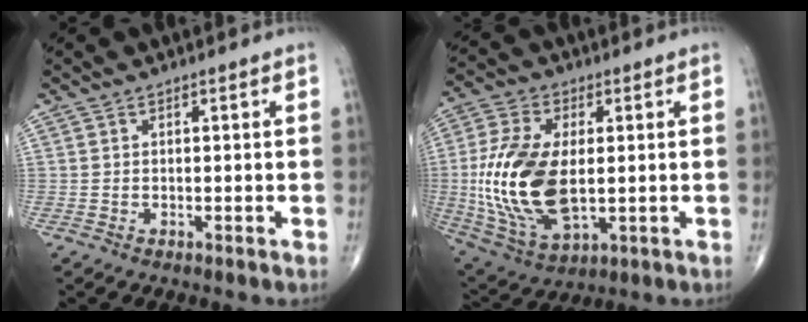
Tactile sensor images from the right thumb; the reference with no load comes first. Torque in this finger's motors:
{"motor_torque": [2.08, 2.24, 1.31, -0.95, 0.47]}